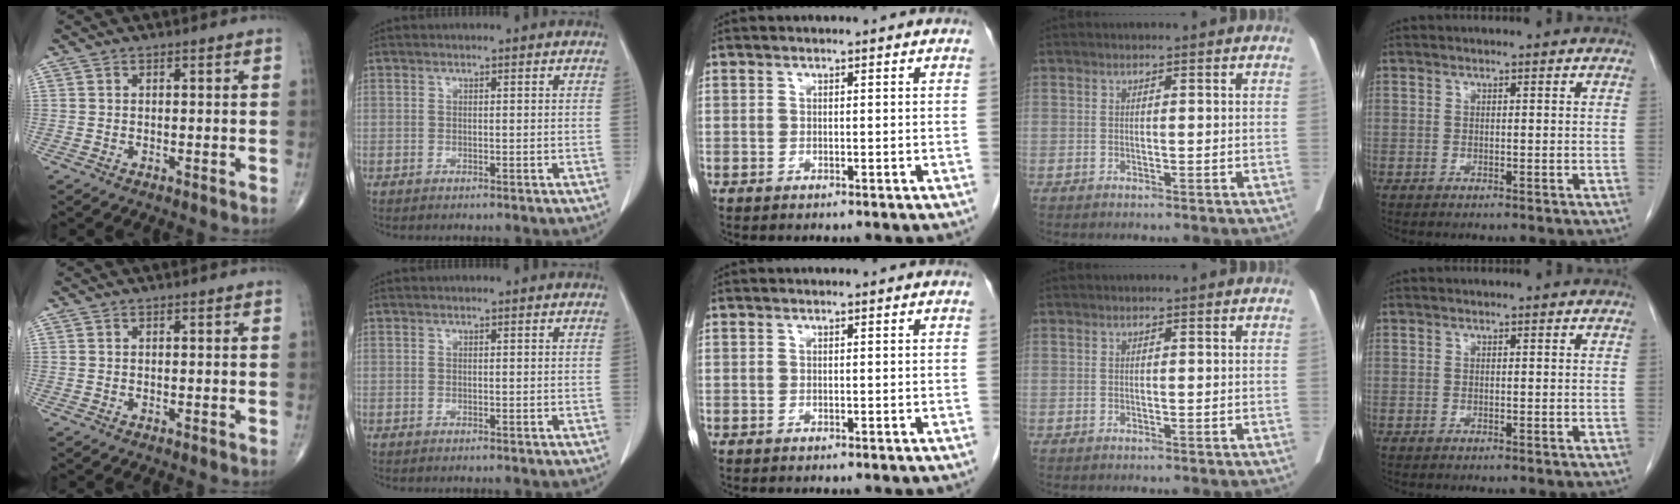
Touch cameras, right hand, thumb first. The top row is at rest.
{}